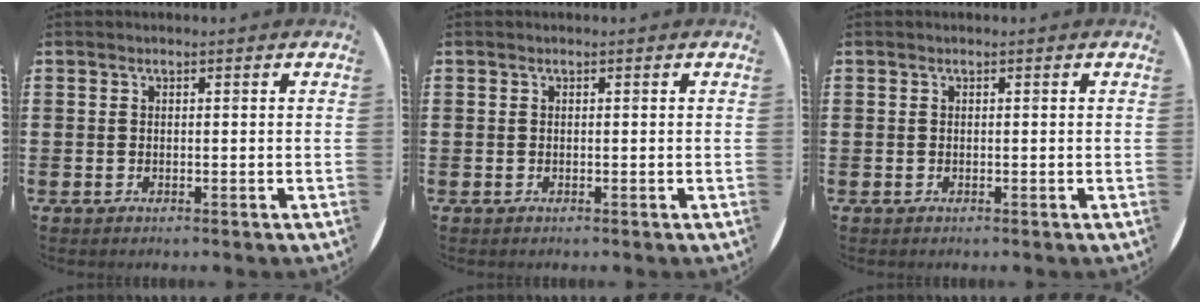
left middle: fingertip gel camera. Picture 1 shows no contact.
{"total": 0.0}
{"total": 0.0}